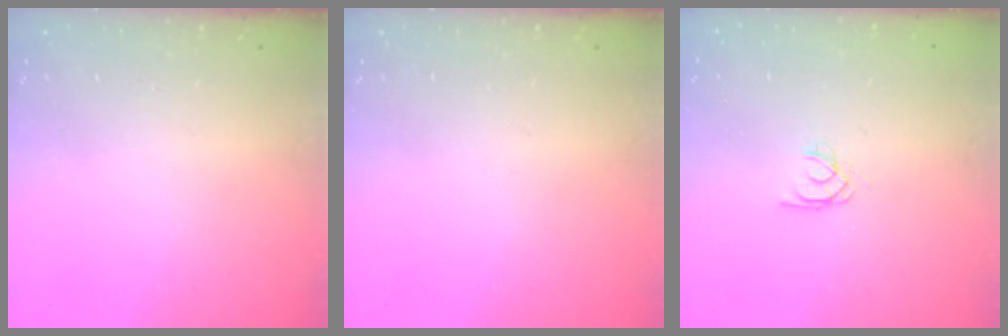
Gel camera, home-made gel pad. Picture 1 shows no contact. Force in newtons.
{"total": 0.0}
{"total": 1.9, "press": 1.9, "slide": 0.2}